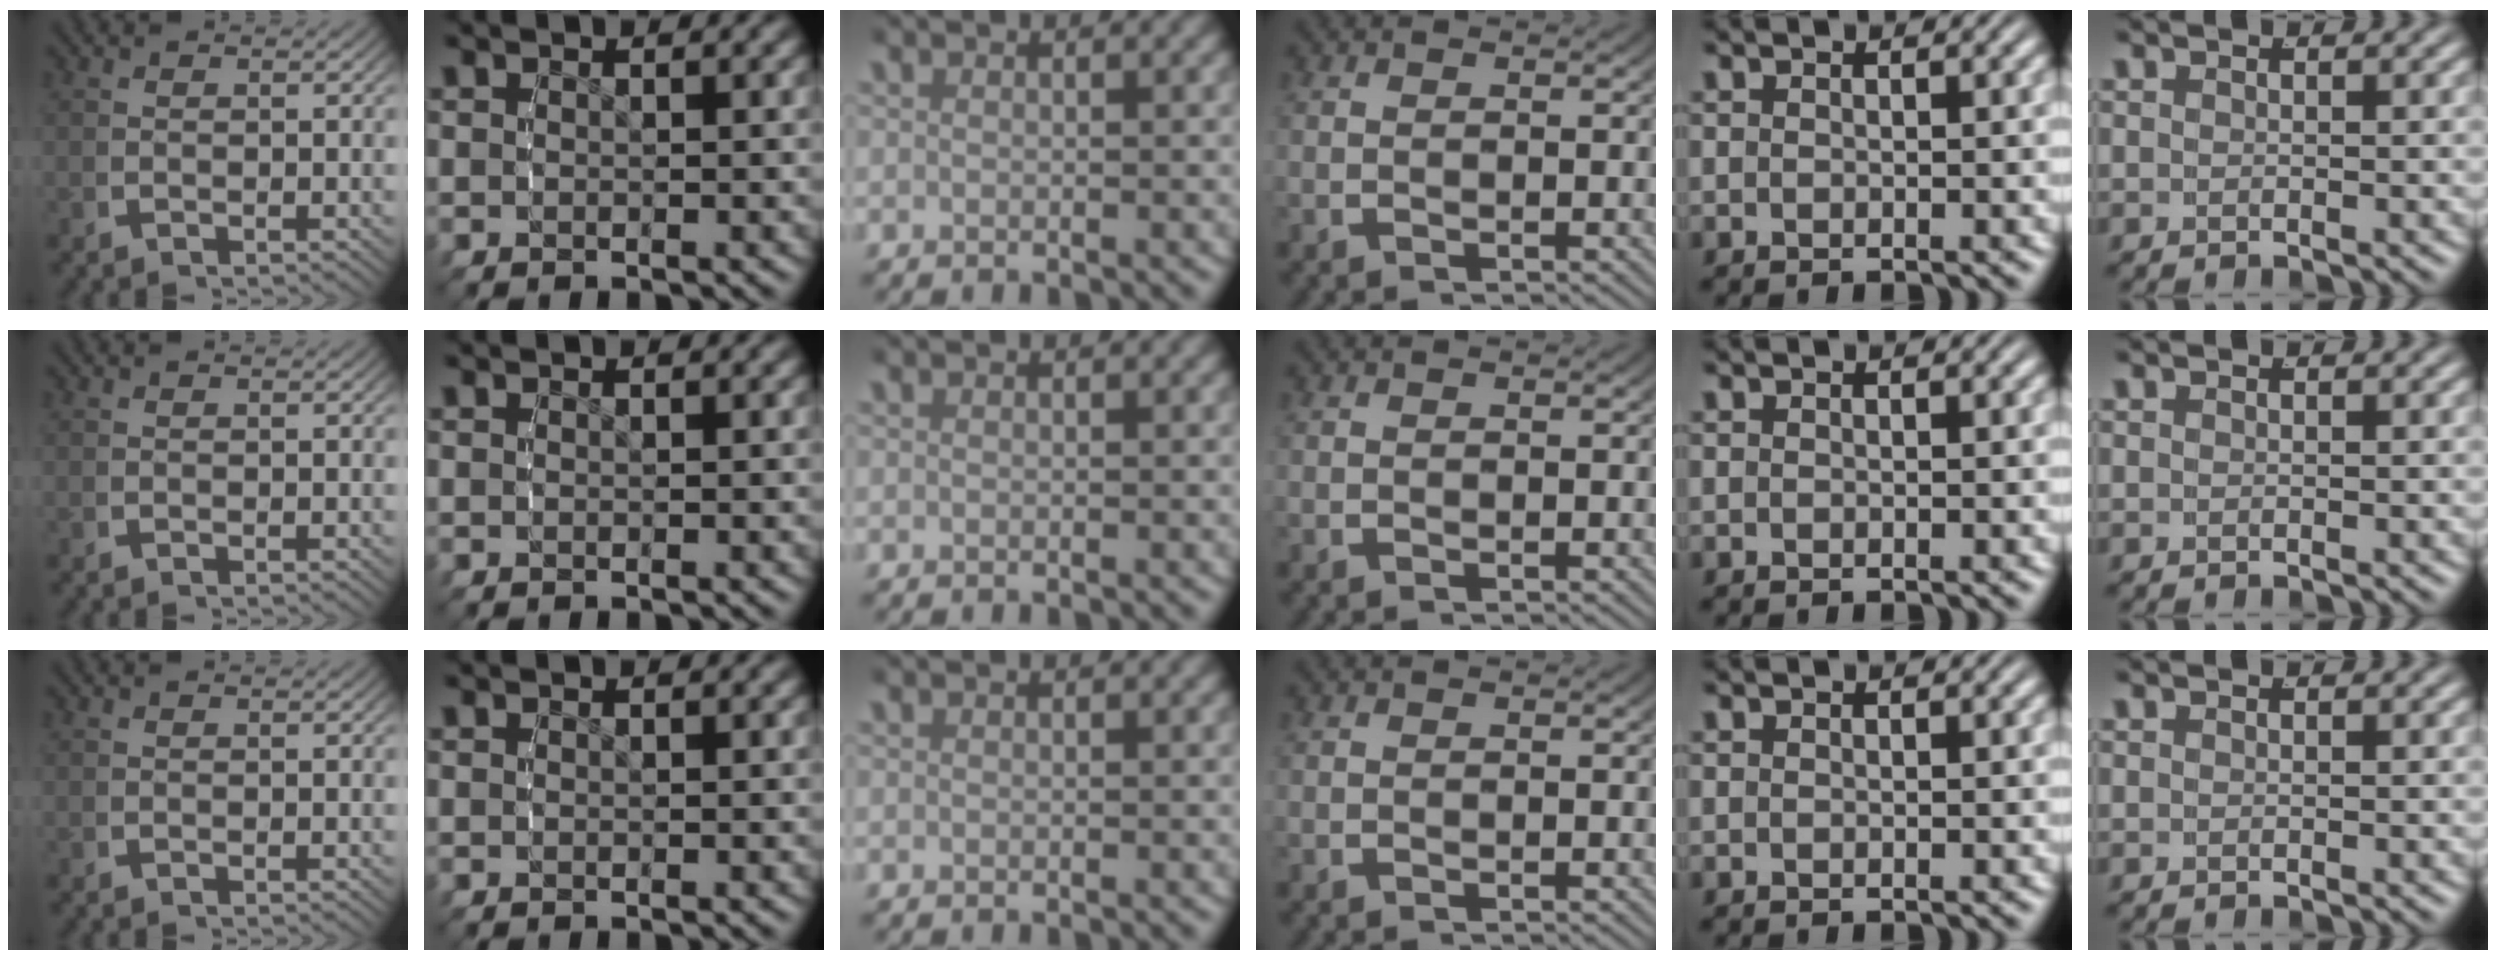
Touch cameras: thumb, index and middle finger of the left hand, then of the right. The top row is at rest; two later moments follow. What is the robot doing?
{"motion": "reach", "object": "string"}